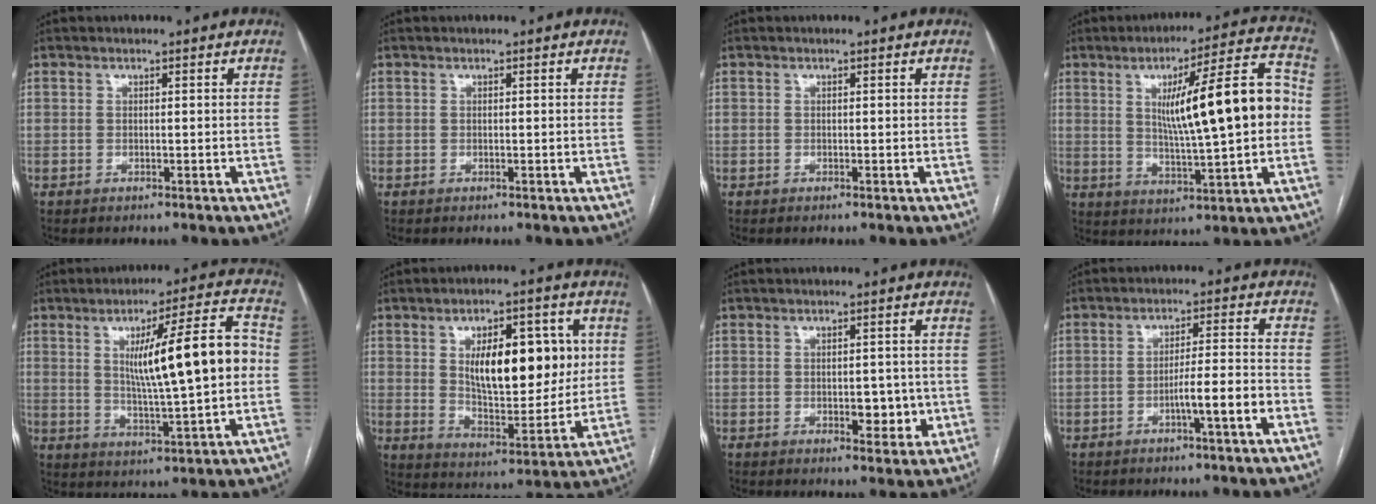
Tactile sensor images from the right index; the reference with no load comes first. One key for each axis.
{"total": 0.0}
{"total": 0.0}
{"total": 16.4, "fx": 1.7, "fy": 1.6, "fz": 16.2, "tx": -0.246, "ty": 0.022, "tz": 0.027}
{"total": 14.8, "fx": 1.6, "fy": 1.0, "fz": 14.7, "tx": -0.226, "ty": 0.014, "tz": 0.027}
{"total": 15.1, "fx": 3.6, "fy": 6.5, "fz": 13.2, "tx": -0.200, "ty": 0.011, "tz": 0.065}
{"total": 4.2, "fx": -0.9, "fy": 2.1, "fz": 3.5, "tx": -0.040, "ty": -0.001, "tz": -0.006}
{"total": 6.4, "fx": -3.0, "fy": -0.3, "fz": 5.7, "tx": -0.090, "ty": 0.010, "tz": -0.047}